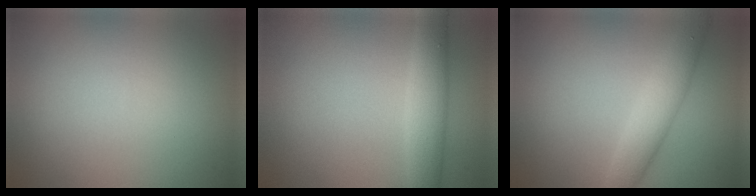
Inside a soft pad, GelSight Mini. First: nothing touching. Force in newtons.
{"total": 3.6, "press": 3.6, "slide": 0.2}
{"total": 3.7, "press": 3.7, "slide": 0.1}